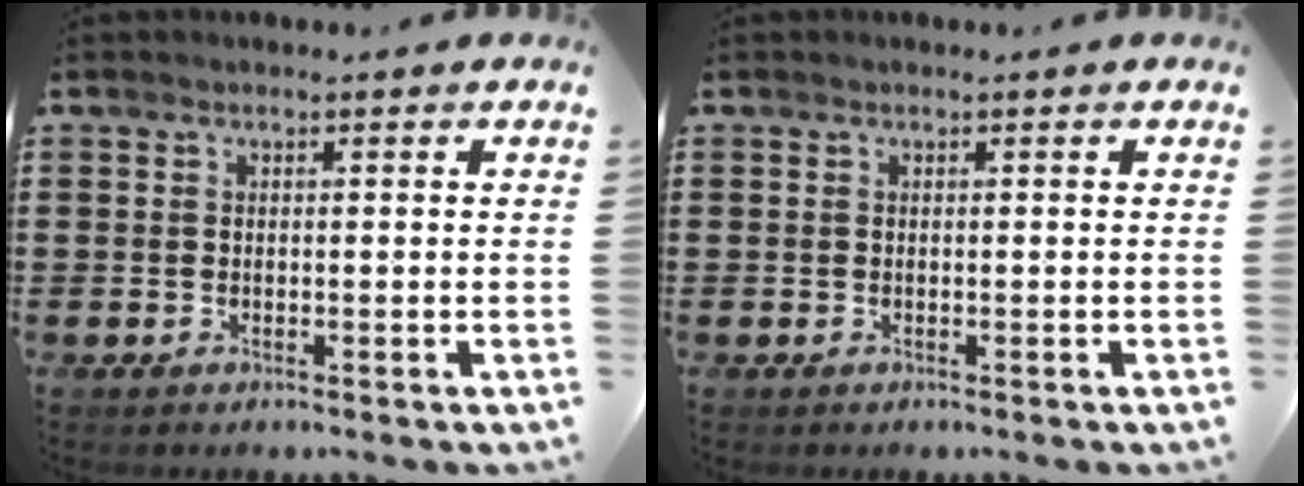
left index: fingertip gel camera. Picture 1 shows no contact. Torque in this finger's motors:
{"motor_torque": [0.00, 0.01, 0.00, 0.00]}